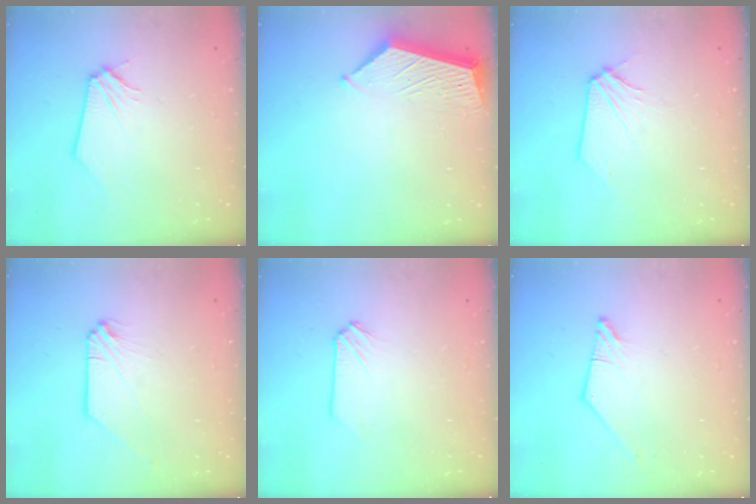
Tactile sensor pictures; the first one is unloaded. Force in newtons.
{"total": 7.1, "press": 7.1, "slide": 0.6}
{"total": 3.6, "press": 3.5, "slide": 0.7}
{"total": 0.0}
{"total": 0.0}
{"total": 0.8, "press": 0.8, "slide": 0.2}